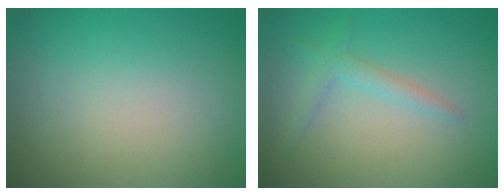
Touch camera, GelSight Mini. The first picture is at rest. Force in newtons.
{"total": 1.6, "press": 1.6, "slide": 0.1}